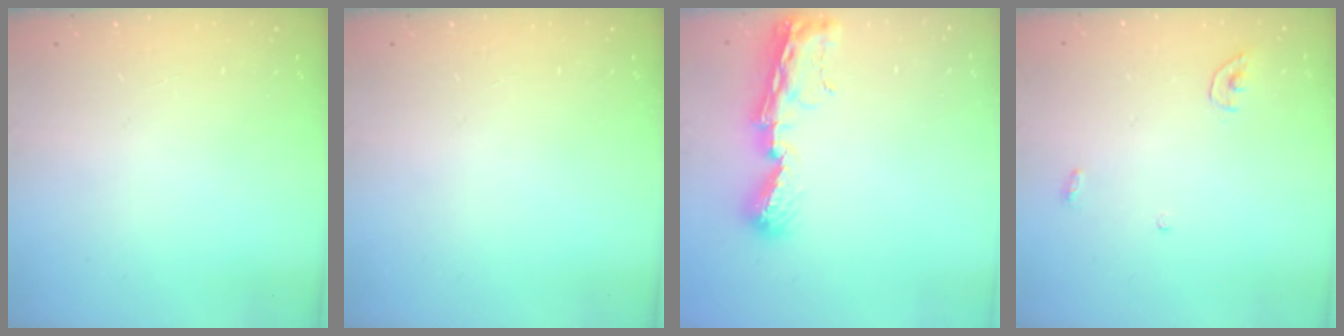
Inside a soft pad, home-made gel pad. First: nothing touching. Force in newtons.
{"total": 0.0}
{"total": 9.8, "press": 9.7, "slide": 1.0}
{"total": 3.5, "press": 3.5, "slide": 0.3}